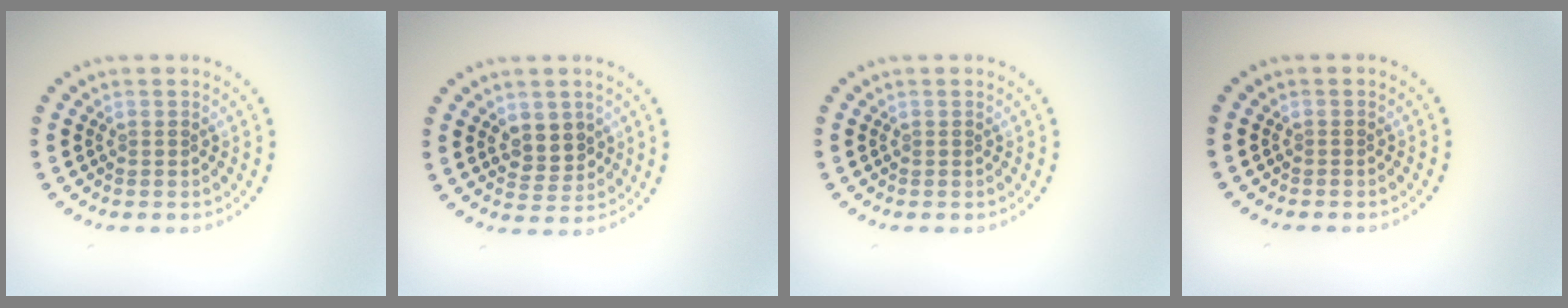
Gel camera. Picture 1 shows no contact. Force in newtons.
{"total": 2.8, "press": 2.7, "slide": 0.7}
{"total": 0.0}
{"total": 0.0}